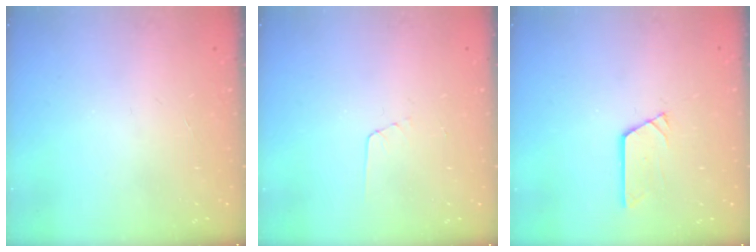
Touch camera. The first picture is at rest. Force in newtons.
{"total": 2.7, "press": 2.7, "slide": 0.2}
{"total": 2.9, "press": 2.9, "slide": 0.3}